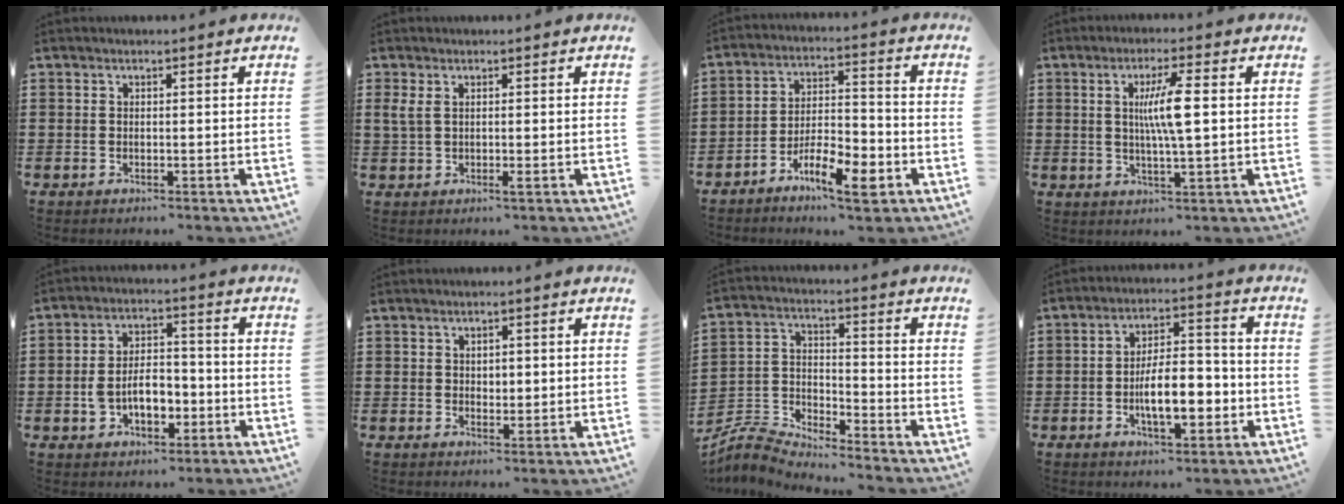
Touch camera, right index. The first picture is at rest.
{"total": 2.8, "force": [0.2, 0.7, 2.7], "torque": [-0.073, -0.009, -0.003]}
{"total": 8.7, "force": [-5.1, 2.8, 6.5], "torque": [-0.116, 0.012, -0.089]}
{"total": 6.7, "force": [1.0, 0.6, 6.6], "torque": [-0.122, -0.001, 0.011]}
{"total": 7.3, "force": [-2.2, 4.1, 5.6], "torque": [-0.113, 0.005, -0.047]}
{"total": 1.4, "force": [0.3, 1.0, 1.0], "torque": [-0.021, 0.008, 0.004]}
{"total": 5.0, "force": [-5.0, 0.6, 0.5], "torque": [-0.041, -0.008, -0.110]}
{"total": 8.9, "force": [-2.8, 3.6, 7.6], "torque": [-0.128, -0.003, -0.054]}